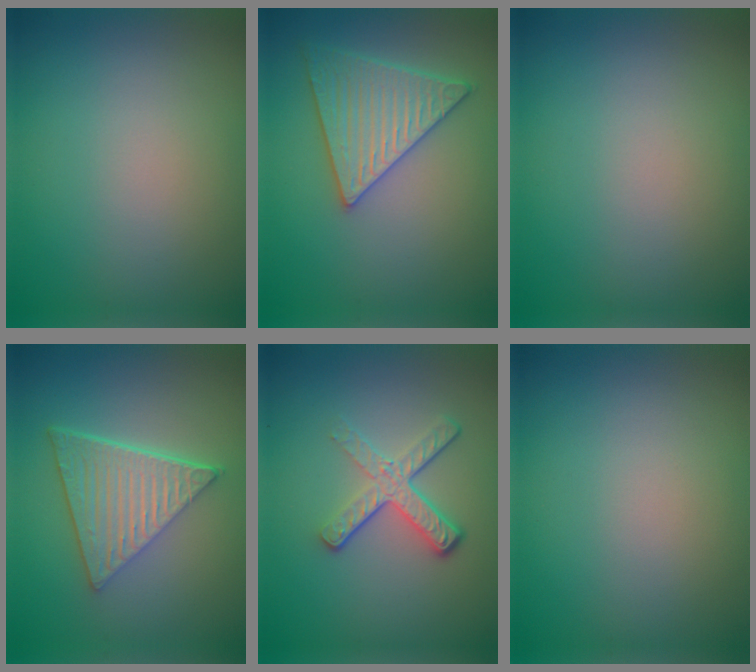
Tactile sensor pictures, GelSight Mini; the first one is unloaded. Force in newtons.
{"total": 5.3, "press": 4.7, "slide": 2.3}
{"total": 0.0}
{"total": 6.6, "press": 4.5, "slide": 4.8}
{"total": 4.1, "press": 2.7, "slide": 3.1}
{"total": 0.0}